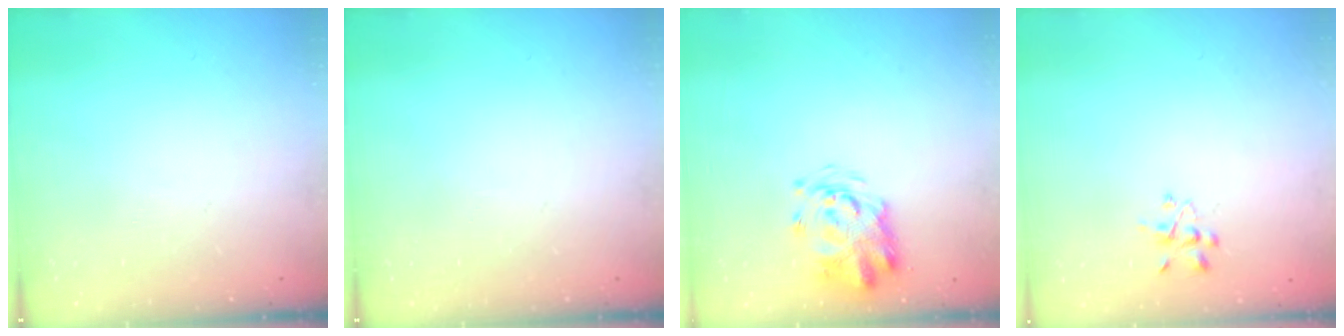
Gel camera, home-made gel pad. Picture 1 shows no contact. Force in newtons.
{"total": 0.0}
{"total": 3.3, "press": 3.2, "slide": 0.8}
{"total": 2.2, "press": 2.1, "slide": 0.8}